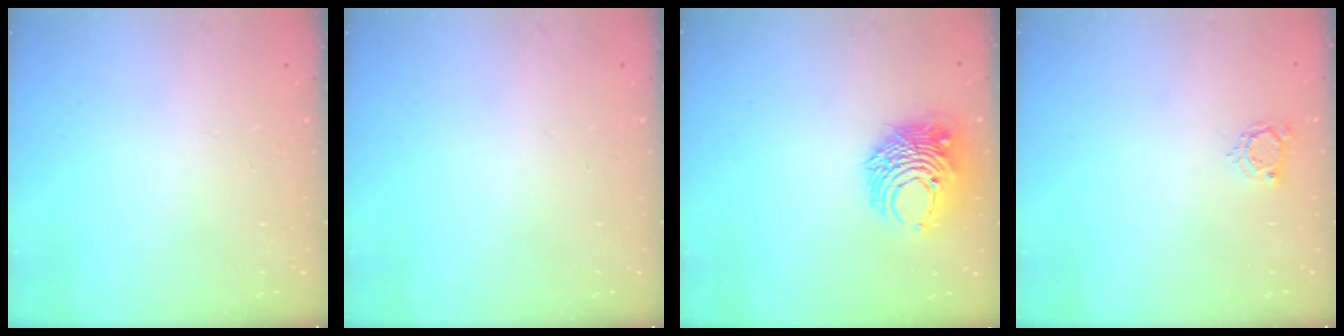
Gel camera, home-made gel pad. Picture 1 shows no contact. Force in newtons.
{"total": 0.0}
{"total": 9.9, "press": 9.9, "slide": 0.8}
{"total": 4.0, "press": 4.0, "slide": 0.5}